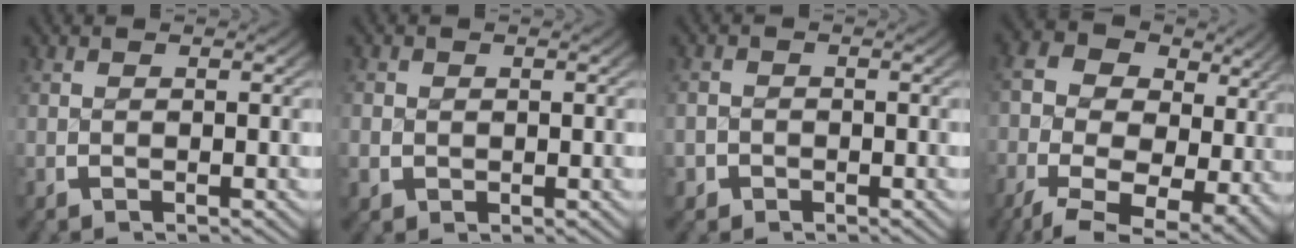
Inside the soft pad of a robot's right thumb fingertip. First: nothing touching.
{"total": 1.7, "force": [0.0, 1.6, 0.5], "torque": [-0.013, -0.002, 0.004]}
{"total": 1.9, "force": [-1.1, 1.6, 0.0], "torque": [0.002, -0.008, -0.018]}
{"total": 13.1, "force": [-1.9, 9.7, 8.6], "torque": [-0.169, -0.053, -0.017]}